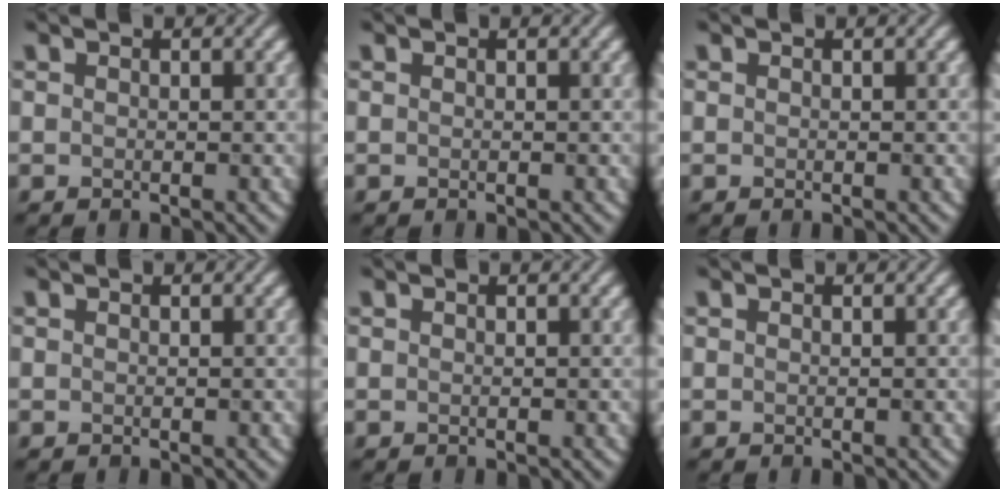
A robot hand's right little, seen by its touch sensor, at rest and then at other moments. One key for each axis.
{"total": 0.0}
{"total": 0.0}
{"total": 0.0}
{"total": 0.0}
{"total": 0.0}